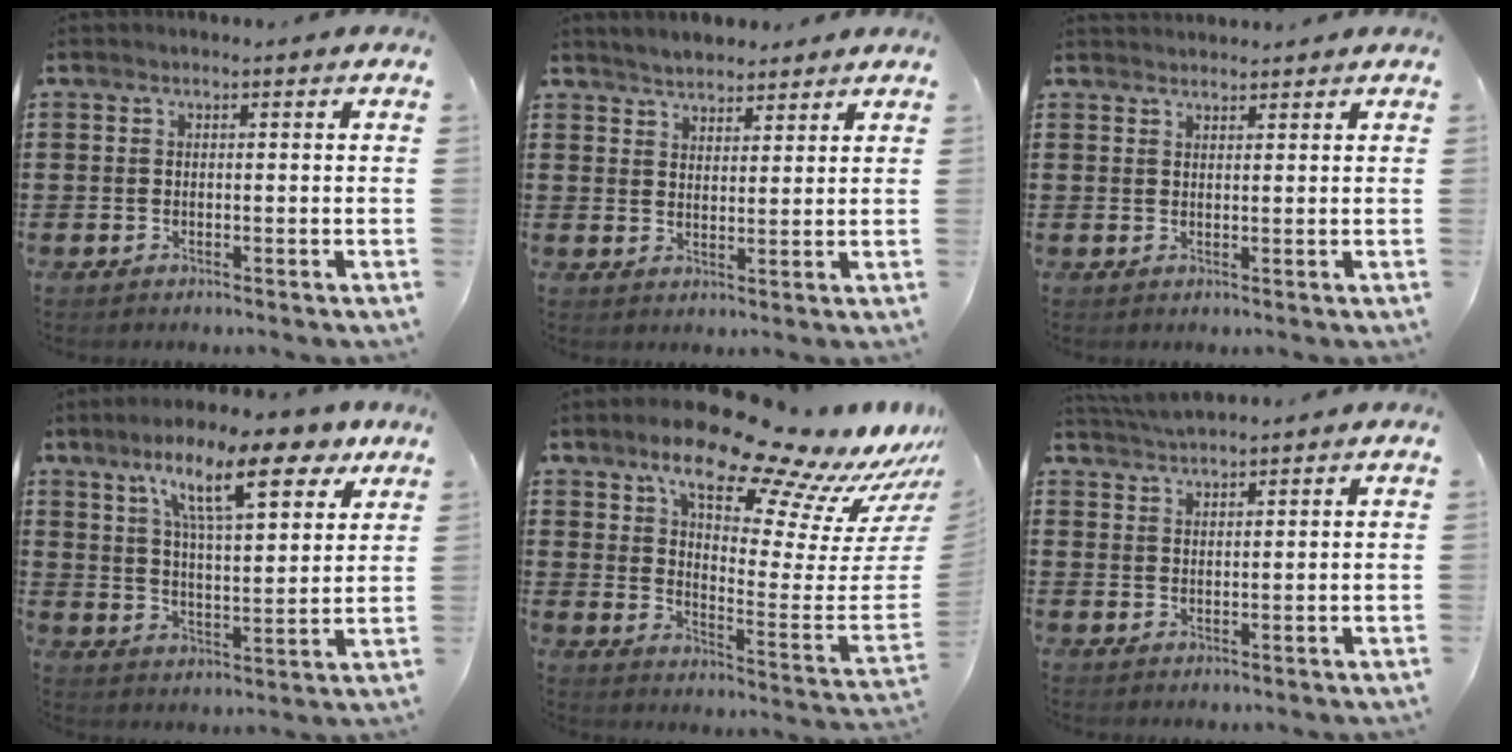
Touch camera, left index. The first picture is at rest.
{"total": 3.2, "force": [3.1, 0.8, 0.1], "torque": [-0.012, -0.003, 0.059]}
{"total": 1.5, "force": [1.5, 0.2, 0.1], "torque": [-0.004, 0.001, 0.030]}
{"total": 13.8, "force": [8.7, 3.5, 10.1], "torque": [-0.174, -0.025, 0.140]}
{"total": 15.5, "force": [12.0, 3.3, 9.2], "torque": [-0.155, -0.095, 0.192]}
{"total": 3.0, "force": [2.9, -0.1, 0.4], "torque": [-0.016, -0.002, 0.057]}